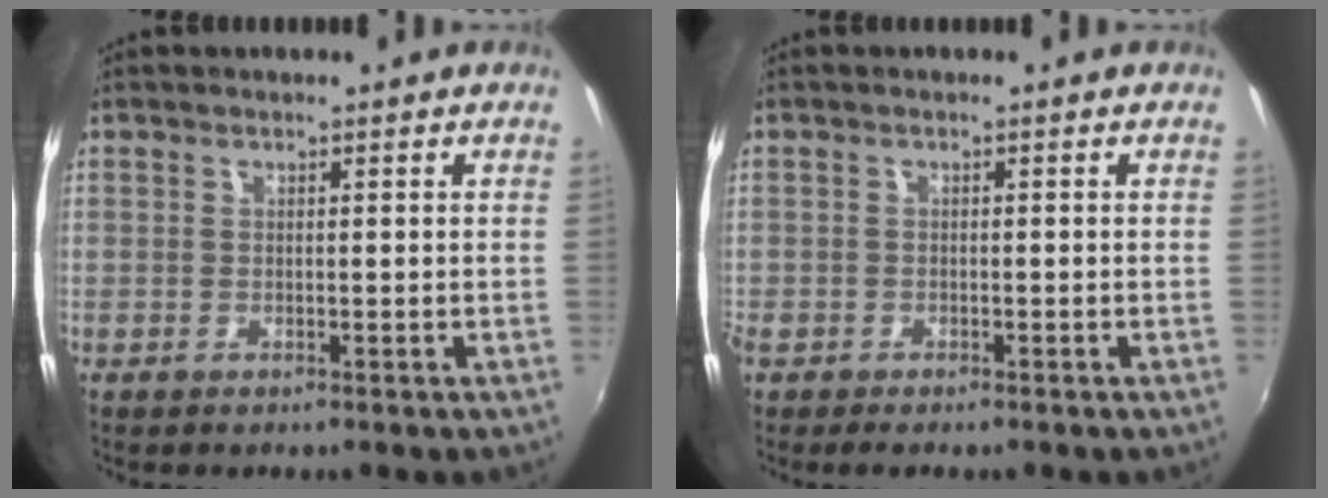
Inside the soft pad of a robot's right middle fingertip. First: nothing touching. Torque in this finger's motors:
{"motor_torque": [0.89, -0.87, 0.18, 0.10]}